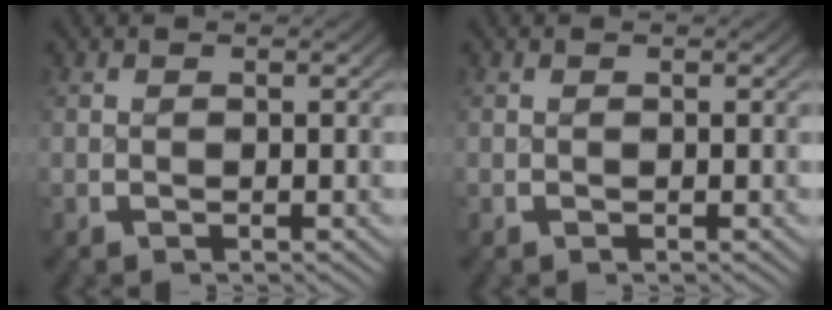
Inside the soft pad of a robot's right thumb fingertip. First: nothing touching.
{"total": 0.0}